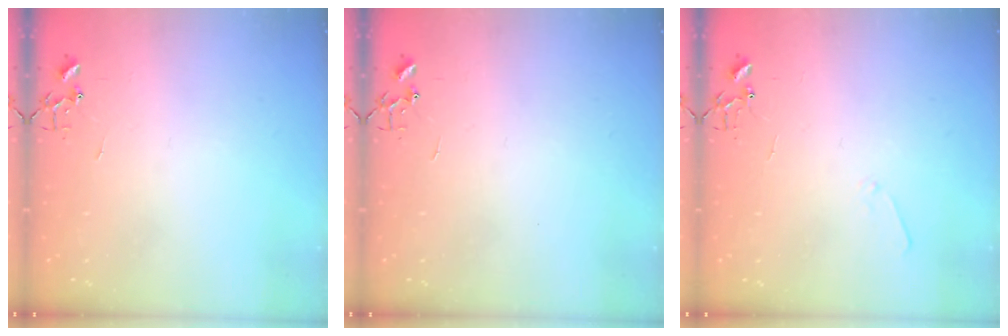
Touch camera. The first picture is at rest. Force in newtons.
{"total": 0.0}
{"total": 4.8, "press": 4.7, "slide": 0.7}